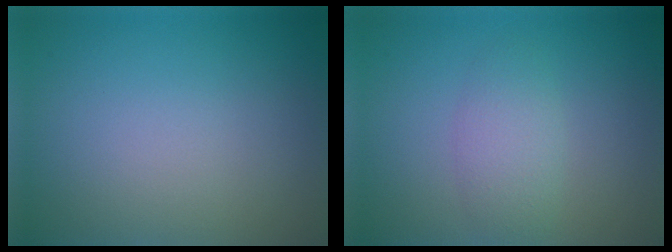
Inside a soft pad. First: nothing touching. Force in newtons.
{"total": 2.4, "press": 2.4, "slide": 0.1}